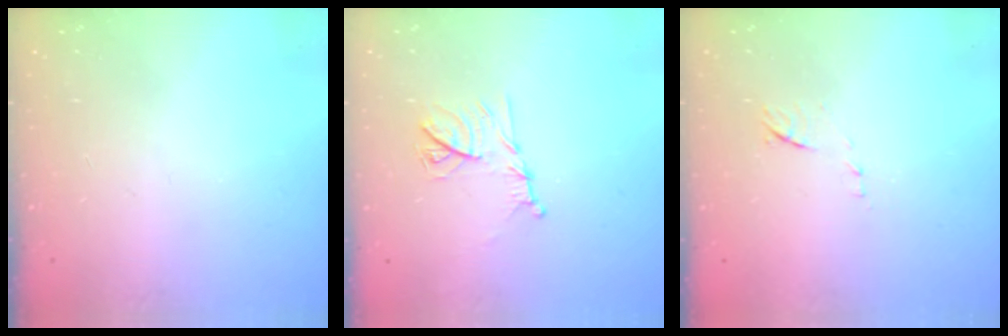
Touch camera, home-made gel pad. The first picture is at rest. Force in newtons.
{"total": 11.2, "press": 11.2, "slide": 0.5}
{"total": 7.1, "press": 7.1, "slide": 0.7}